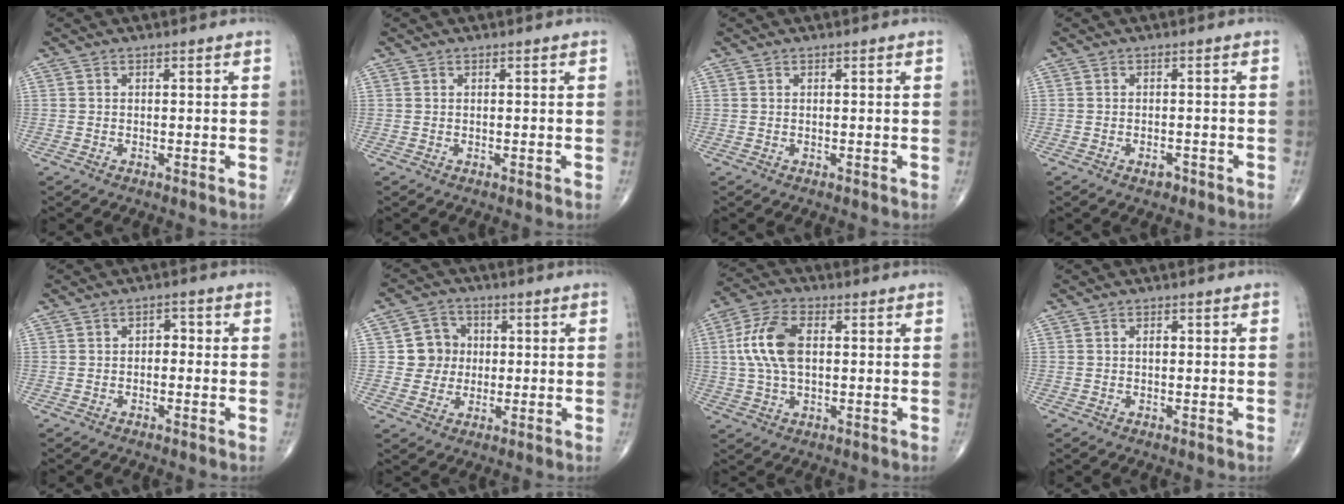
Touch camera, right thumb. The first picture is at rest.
{"total": 0.0}
{"total": 0.0}
{"total": 1.6, "force": [-1.1, 0.8, 0.8], "torque": [-0.012, 0.005, -0.016]}
{"total": 1.3, "force": [0.0, 0.9, 0.9], "torque": [-0.004, 0.004, -0.005]}
{"total": 6.7, "force": [0.5, 6.5, 1.8], "torque": [0.006, 0.008, 0.001]}
{"total": 10.6, "force": [1.2, 5.8, 8.8], "torque": [-0.186, 0.014, 0.022]}
{"total": 1.0, "force": [0.1, 0.6, 0.7], "torque": [-0.010, 0.002, -0.001]}